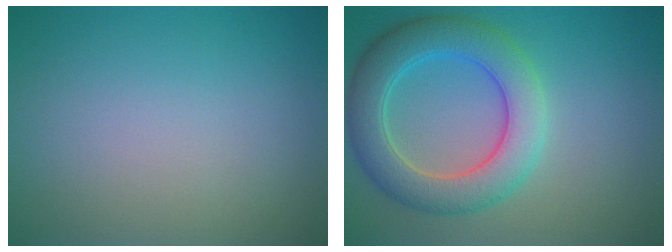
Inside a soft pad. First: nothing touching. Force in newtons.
{"total": 6.6, "press": 6.6, "slide": 0.2}